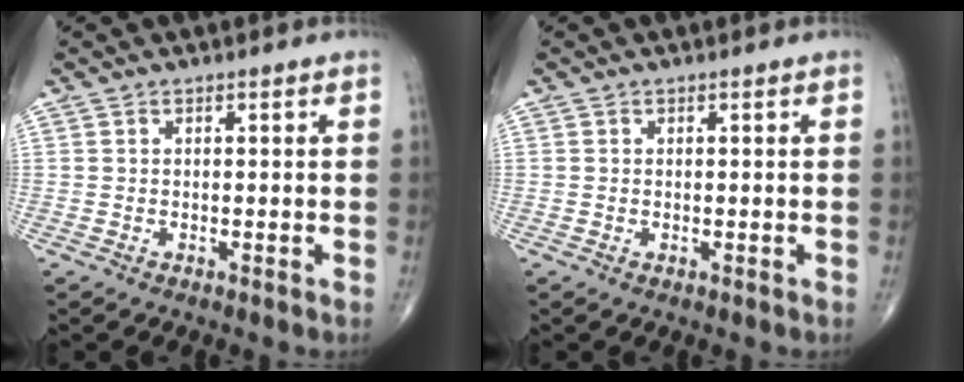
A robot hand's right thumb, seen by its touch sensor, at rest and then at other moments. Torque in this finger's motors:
{"motor_torque": [0.26, 0.16, -0.44, -0.34, 0.07]}